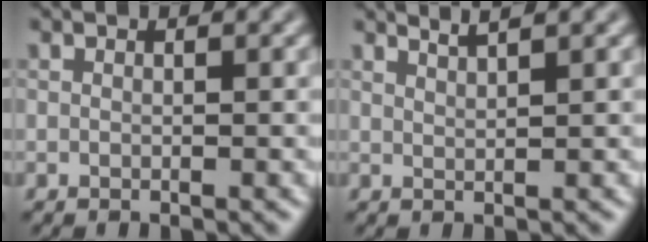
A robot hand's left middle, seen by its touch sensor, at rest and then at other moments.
{"total": 1.8, "force": [1.6, 0.3, 0.9], "torque": [-0.004, 0.005, 0.016]}